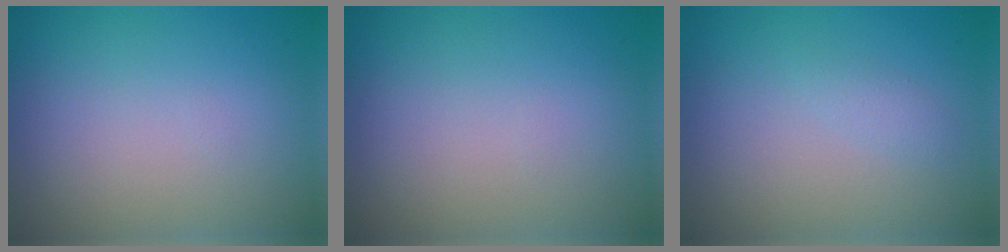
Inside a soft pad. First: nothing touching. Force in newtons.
{"total": 0.0}
{"total": 0.8, "press": 0.8, "slide": 0.0}